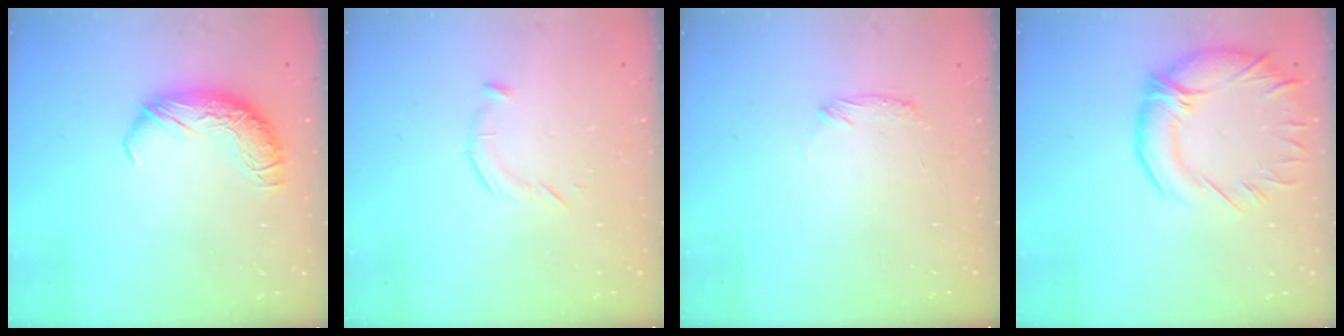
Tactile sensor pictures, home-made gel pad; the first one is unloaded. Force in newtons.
{"total": 5.5, "press": 5.3, "slide": 1.2}
{"total": 6.6, "press": 6.5, "slide": 1.1}
{"total": 6.3, "press": 5.4, "slide": 3.3}